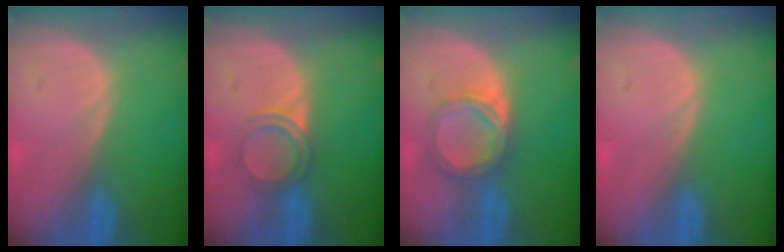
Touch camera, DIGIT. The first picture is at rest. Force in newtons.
{"total": 3.6, "press": 3.3, "slide": 1.2}
{"total": 5.1, "press": 5.0, "slide": 1.0}
{"total": 0.5, "press": 0.0, "slide": 0.5}